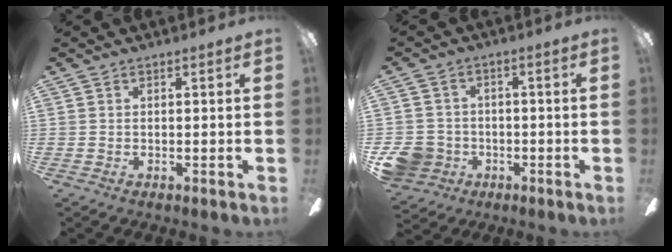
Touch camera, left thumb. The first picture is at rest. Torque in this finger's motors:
{"motor_torque": [-0.01, 0.02, -0.01, -0.01, 0.00]}